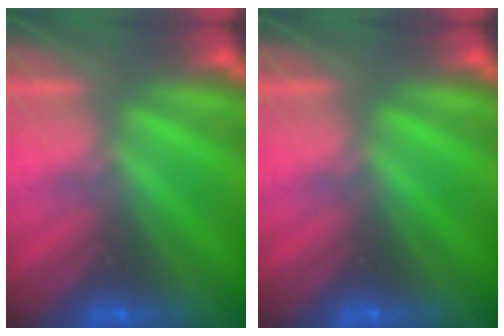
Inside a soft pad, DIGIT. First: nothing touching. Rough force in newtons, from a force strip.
{"total": 0.0}